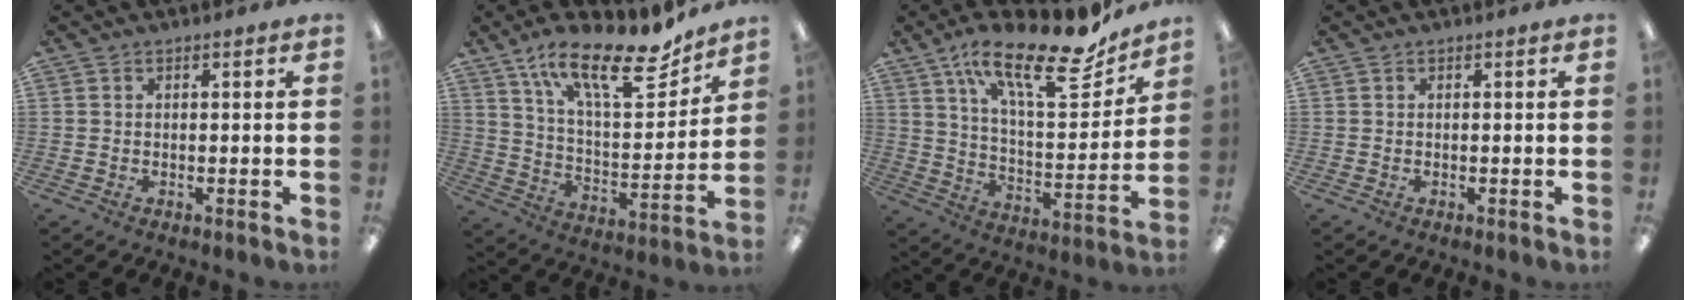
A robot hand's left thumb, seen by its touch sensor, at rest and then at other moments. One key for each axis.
{"total": 20.4, "fx": 14.4, "fy": 6.8, "fz": 12.8, "tx": -0.201, "ty": -0.091, "tz": 0.241}
{"total": 22.8, "fx": 15.9, "fy": 7.3, "fz": 14.6, "tx": -0.223, "ty": -0.097, "tz": 0.264}
{"total": 0.0}